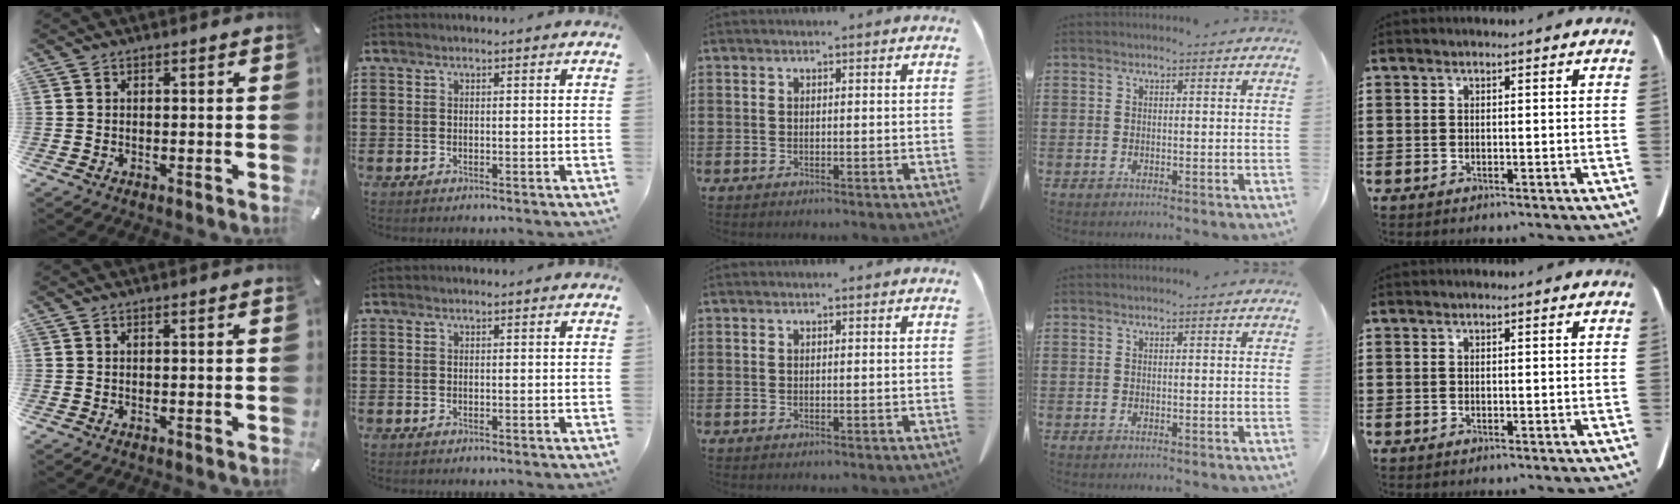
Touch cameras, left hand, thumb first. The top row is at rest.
{}